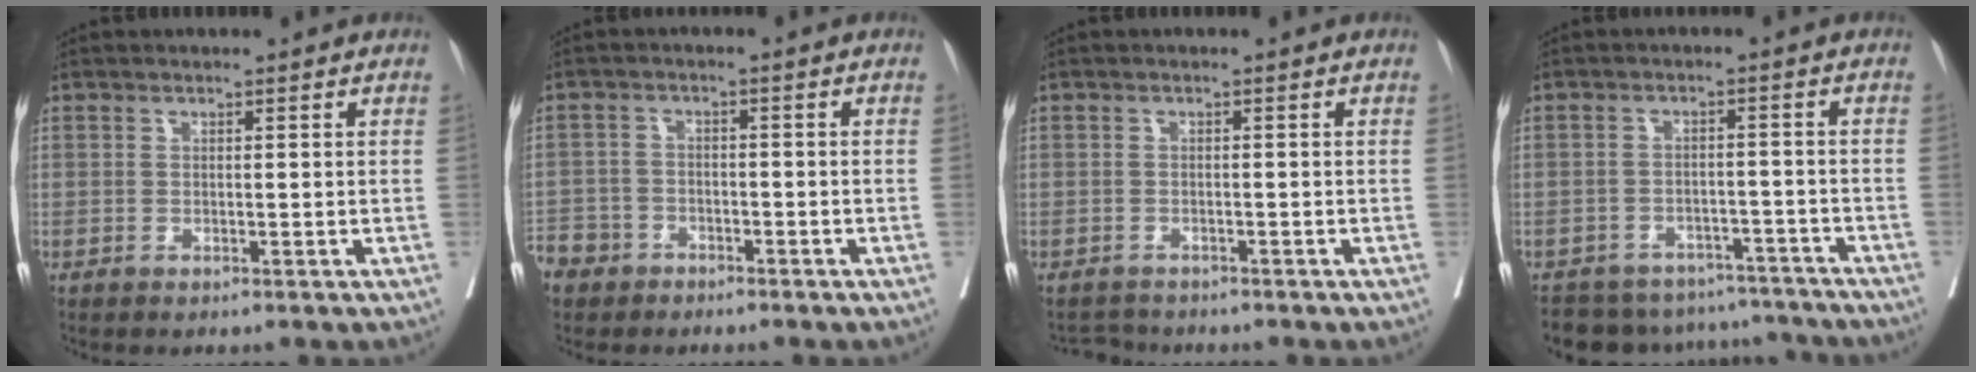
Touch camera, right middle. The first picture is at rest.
{"total": 7.0, "force": [-5.4, 4.3, 1.2], "torque": [-0.038, 0.002, -0.104]}
{"total": 2.2, "force": [-2.1, 0.6, -0.3], "torque": [0.001, -0.008, -0.036]}
{"total": 14.3, "force": [-13.0, 5.4, 2.3], "torque": [-0.040, 0.021, -0.157]}